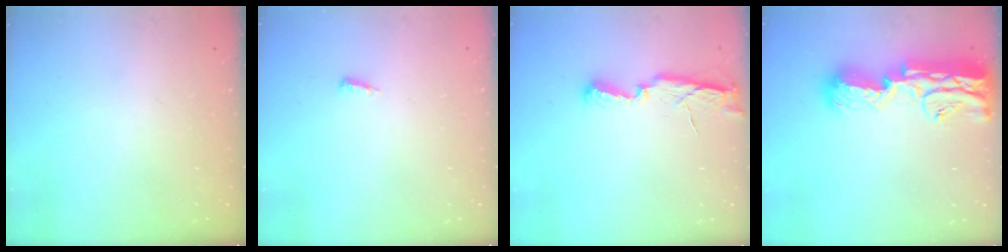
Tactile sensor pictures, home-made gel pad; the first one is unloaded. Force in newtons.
{"total": 2.9, "press": 2.9, "slide": 0.4}
{"total": 6.6, "press": 6.6, "slide": 0.4}
{"total": 19.3, "press": 18.4, "slide": 5.6}